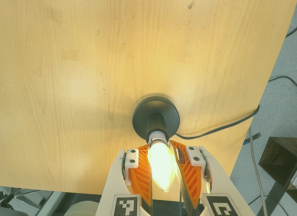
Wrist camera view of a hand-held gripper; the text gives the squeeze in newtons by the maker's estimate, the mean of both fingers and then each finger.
{"total": 24.9, "left": 21.5, "right": 28.3}